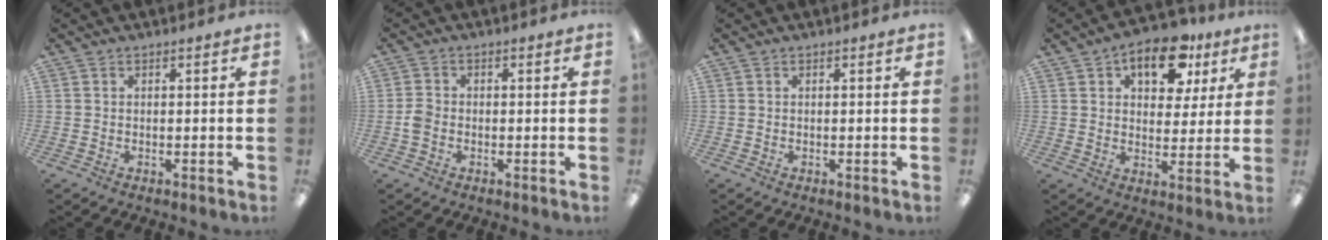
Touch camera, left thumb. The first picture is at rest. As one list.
[{"total": 2.8, "force": [-0.8, 2.1, 1.7], "torque": [-0.030, 0.006, -0.014]}, {"total": 0.0}, {"total": 13.1, "force": [6.7, 7.4, 8.5], "torque": [-0.107, -0.019, 0.111]}]